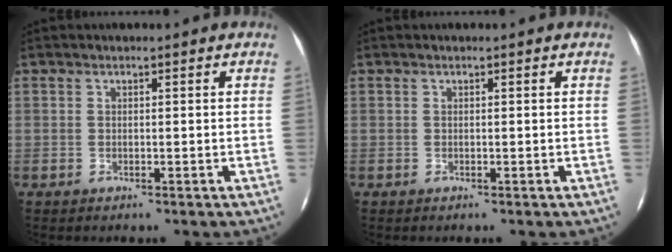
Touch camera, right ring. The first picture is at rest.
{"total": 0.0}